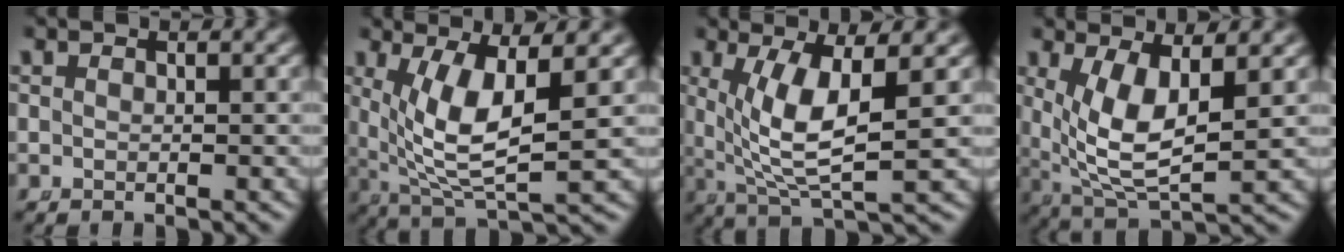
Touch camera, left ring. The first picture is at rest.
{"total": 8.0, "force": [1.0, 3.8, 6.9], "torque": [-0.136, -0.024, 0.037]}
{"total": 7.0, "force": [1.0, 2.7, 6.4], "torque": [-0.121, -0.014, 0.032]}
{"total": 7.8, "force": [1.0, 4.5, 6.4], "torque": [-0.140, -0.032, 0.037]}